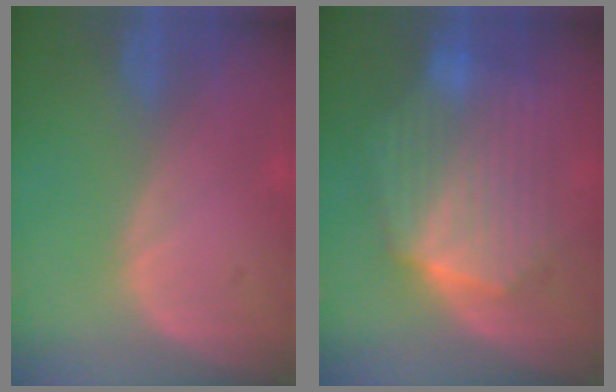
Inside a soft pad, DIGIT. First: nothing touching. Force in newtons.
{"total": 10.3, "press": 10.3, "slide": 0.9}